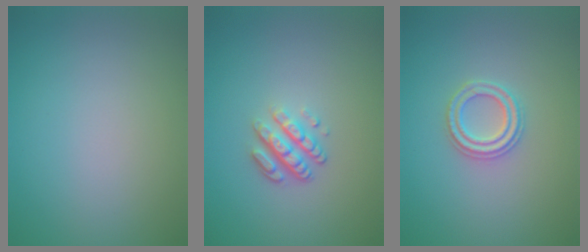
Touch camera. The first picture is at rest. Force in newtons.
{"total": 3.3, "press": 2.4, "slide": 2.3}
{"total": 2.3, "press": 2.2, "slide": 0.4}